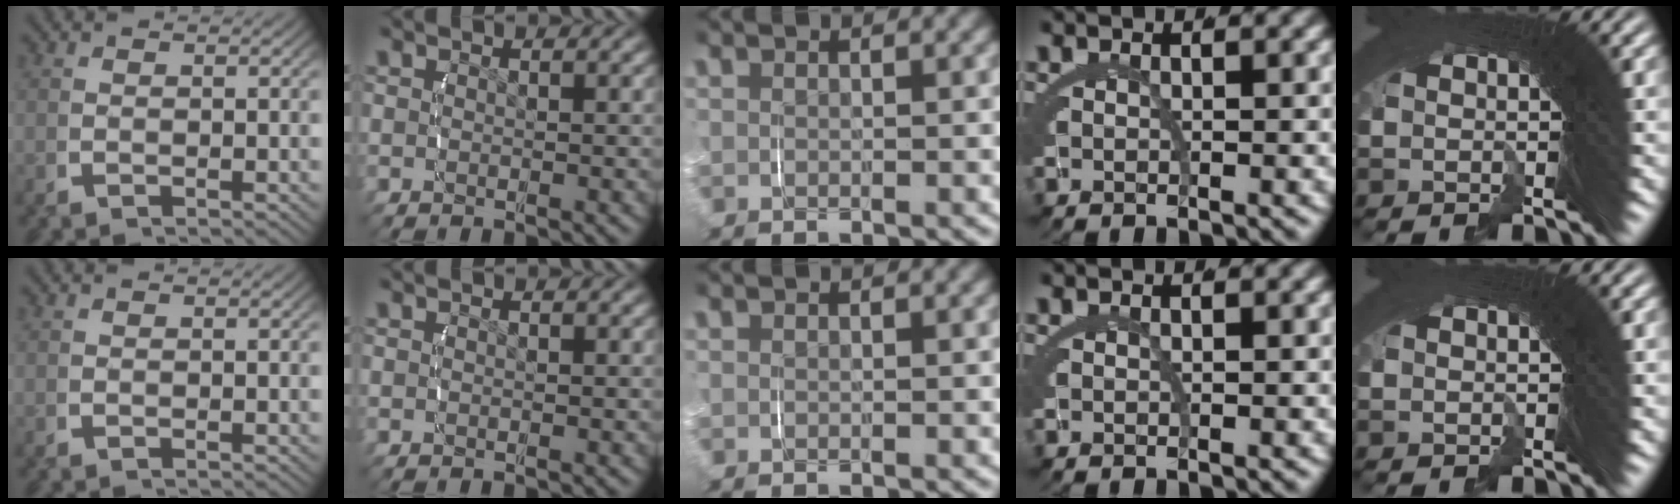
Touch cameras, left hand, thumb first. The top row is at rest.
{}